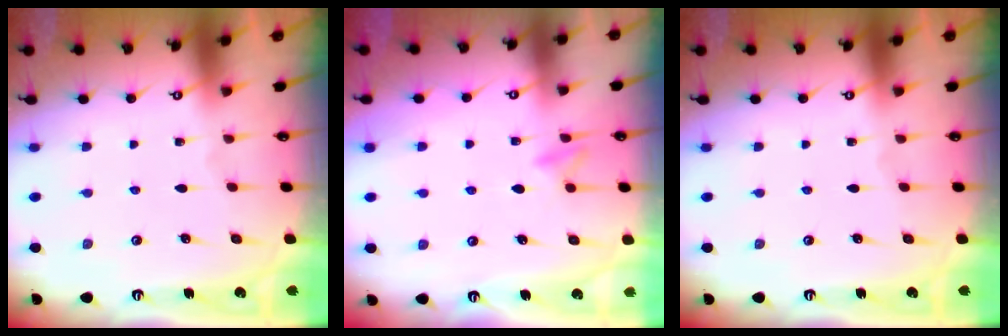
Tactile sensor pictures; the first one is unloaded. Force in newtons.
{"total": 8.3, "press": 8.1, "slide": 1.7}
{"total": 0.0}